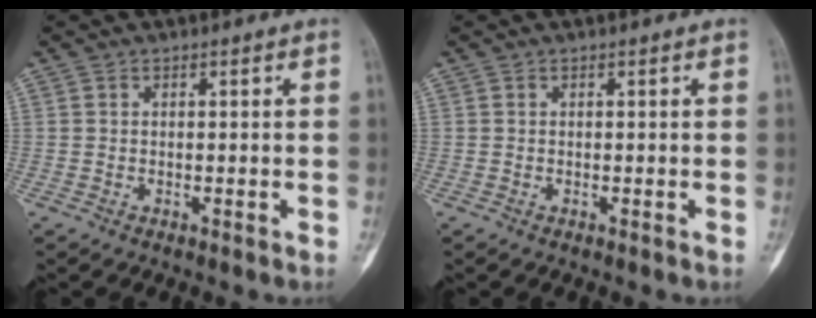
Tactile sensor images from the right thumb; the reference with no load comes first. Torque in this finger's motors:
{"motor_torque": [-0.47, 0.13, -0.26, 0.01, 0.04]}